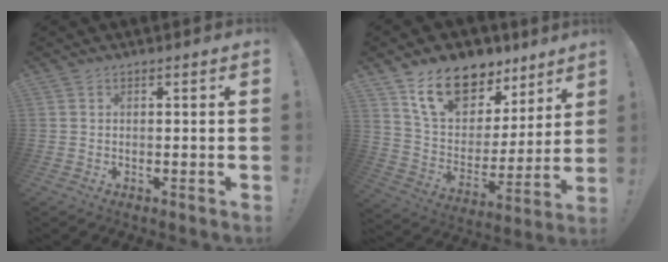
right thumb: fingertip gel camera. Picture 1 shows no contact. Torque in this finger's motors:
{"motor_torque": [-0.13, 2.78, 0.64, 0.45, 0.11]}